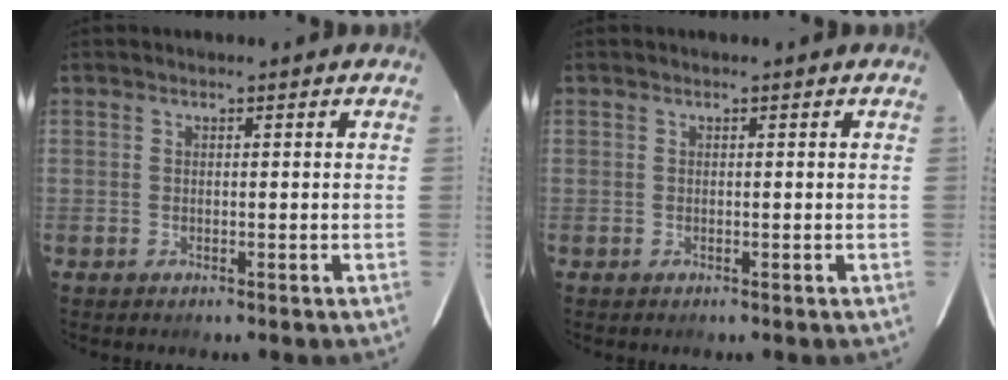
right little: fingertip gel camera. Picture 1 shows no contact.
{"total": 0.0}